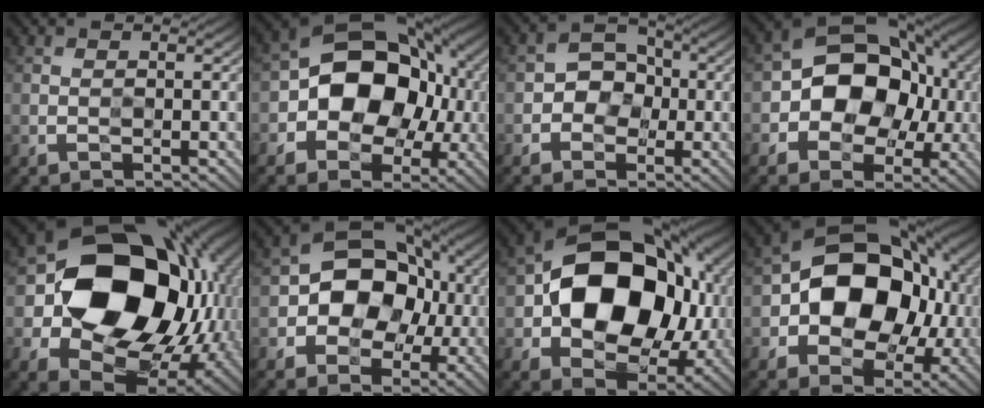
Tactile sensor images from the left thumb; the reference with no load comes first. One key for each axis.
{"total": 12.5, "fx": -0.9, "fy": 9.7, "fz": 7.9, "tx": -0.111, "ty": 0.002, "tz": -0.033}
{"total": 3.7, "fx": -0.8, "fy": 3.4, "fz": 1.1, "tx": -0.011, "ty": 0.005, "tz": -0.028}
{"total": 11.0, "fx": -1.0, "fy": 8.8, "fz": 6.5, "tx": -0.100, "ty": -0.002, "tz": -0.038}
{"total": 17.9, "fx": 1.1, "fy": 14.4, "fz": 10.6, "tx": -0.182, "ty": -0.036, "tz": 0.038}
{"total": 9.8, "fx": -1.0, "fy": 8.0, "fz": 5.6, "tx": -0.085, "ty": 0.000, "tz": -0.038}
{"total": 16.1, "fx": 0.9, "fy": 12.0, "fz": 10.8, "tx": -0.160, "ty": -0.005, "tz": 0.016}
{"total": 14.2, "fx": 0.0, "fy": 10.9, "fz": 9.2, "tx": -0.119, "ty": 0.003, "tz": -0.012}